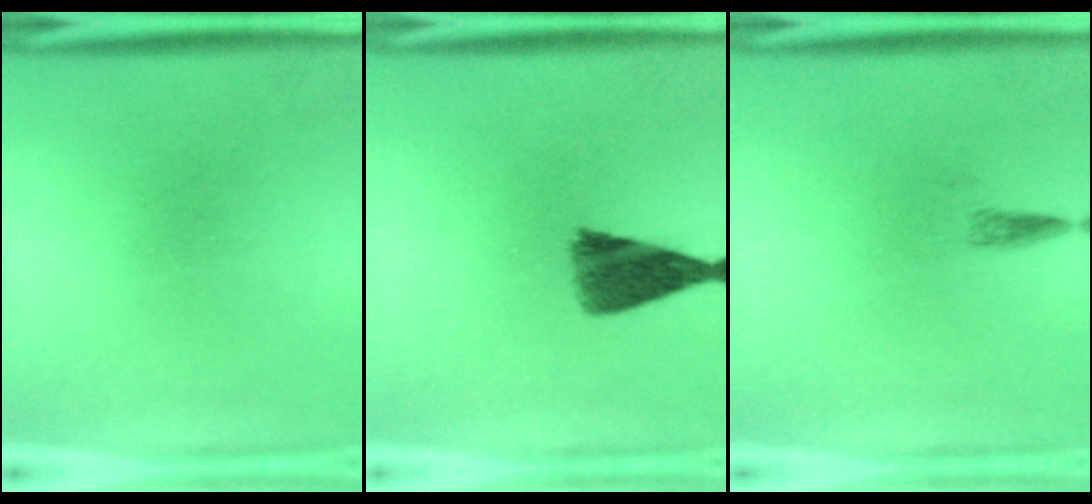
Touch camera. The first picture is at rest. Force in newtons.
{"total": 7.1}
{"total": 1.2}